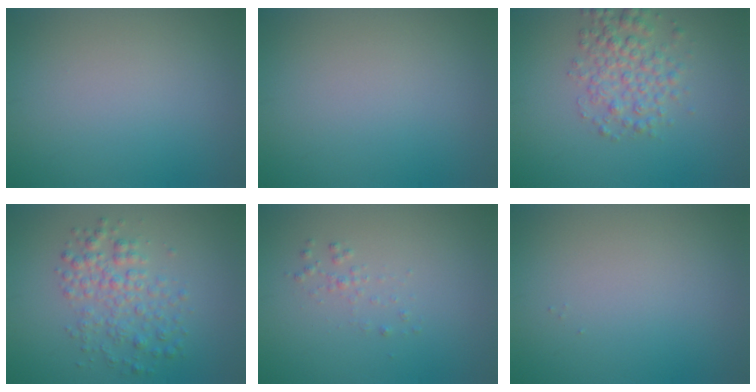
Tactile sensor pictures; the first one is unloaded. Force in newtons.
{"total": 0.0}
{"total": 3.7, "press": 3.7, "slide": 0.1}
{"total": 3.4, "press": 3.4, "slide": 0.1}
{"total": 0.9, "press": 0.9, "slide": 0.0}
{"total": 0.0}